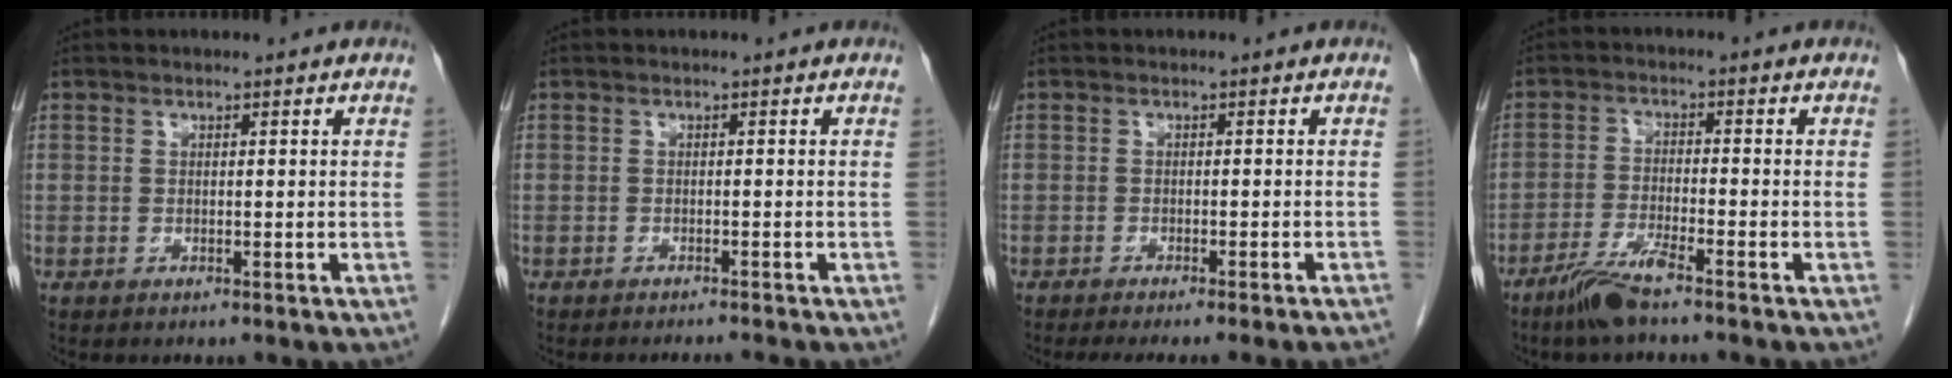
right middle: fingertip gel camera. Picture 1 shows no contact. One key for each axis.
{"total": 2.3, "fx": -2.1, "fy": -0.9, "fz": 0.3, "tx": -0.002, "ty": -0.008, "tz": -0.027}
{"total": 10.3, "fx": -9.3, "fy": -0.7, "fz": 4.4, "tx": -0.032, "ty": -0.022, "tz": -0.112}
{"total": 5.4, "fx": -4.1, "fy": 0.1, "fz": 3.5, "tx": -0.077, "ty": -0.013, "tz": -0.084}